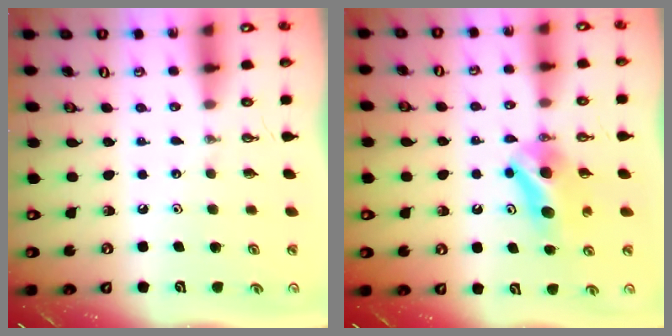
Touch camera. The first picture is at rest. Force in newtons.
{"total": 7.8, "press": 5.0, "slide": 6.0}